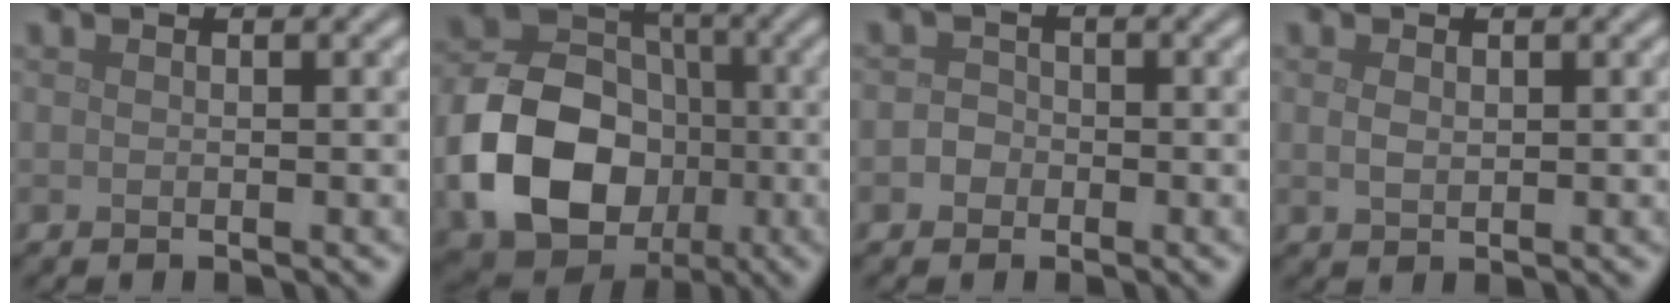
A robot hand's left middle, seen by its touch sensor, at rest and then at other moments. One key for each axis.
{"total": 11.9, "fx": -2.9, "fy": 9.1, "fz": 7.0, "tx": -0.140, "ty": -0.007, "tz": -0.055}
{"total": 1.4, "fx": -0.5, "fy": 1.3, "fz": 0.4, "tx": 0.001, "ty": 0.003, "tz": -0.016}
{"total": 1.2, "fx": 0.3, "fy": 0.8, "fz": 0.8, "tx": -0.020, "ty": -0.002, "tz": 0.008}